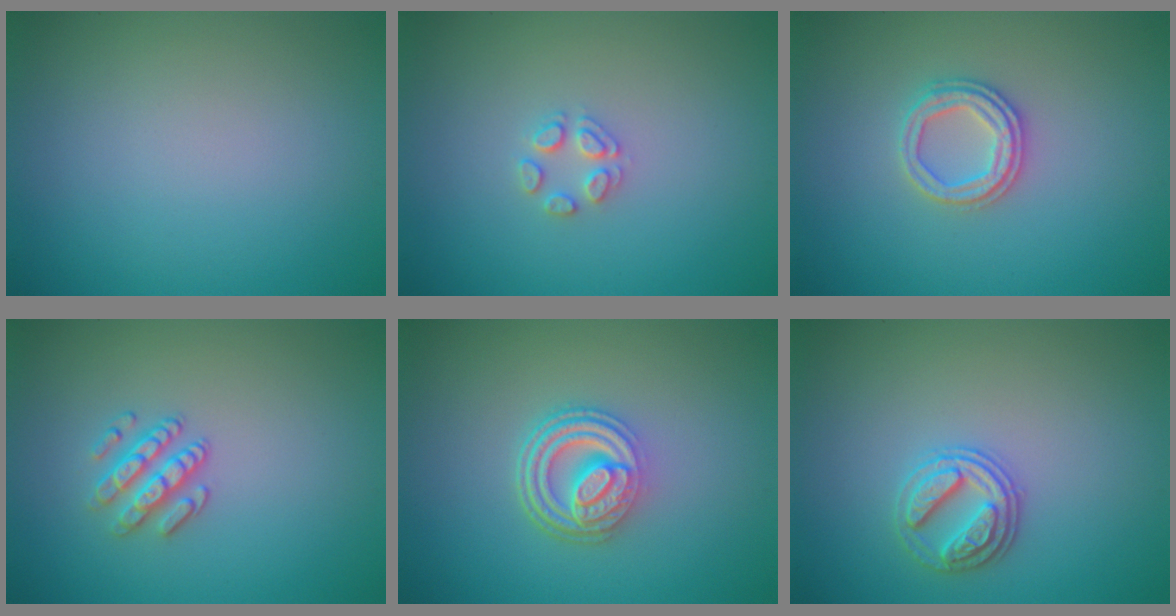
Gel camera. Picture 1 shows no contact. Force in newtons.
{"total": 1.7, "press": 1.6, "slide": 0.2}
{"total": 2.5, "press": 2.4, "slide": 0.6}
{"total": 2.5, "press": 2.3, "slide": 0.9}
{"total": 4.9, "press": 3.7, "slide": 3.2}
{"total": 2.6, "press": 2.6, "slide": 0.5}